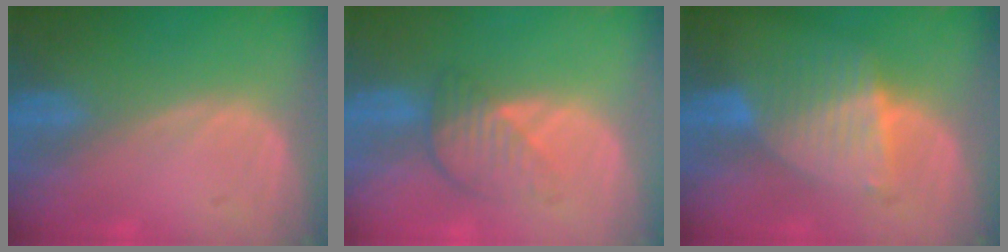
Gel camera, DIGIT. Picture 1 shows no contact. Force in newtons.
{"total": 4.7, "press": 4.2, "slide": 2.1}
{"total": 6.3, "press": 6.2, "slide": 1.0}